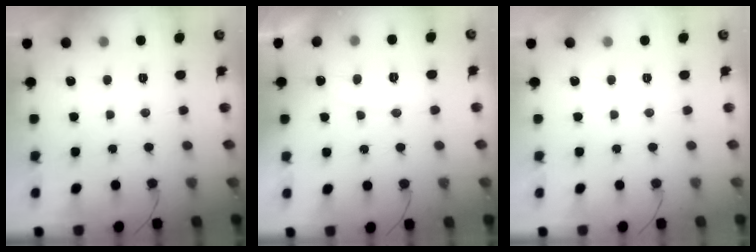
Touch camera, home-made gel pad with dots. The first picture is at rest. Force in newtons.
{"total": 5.9, "press": 5.9, "slide": 0.4}
{"total": 0.0}